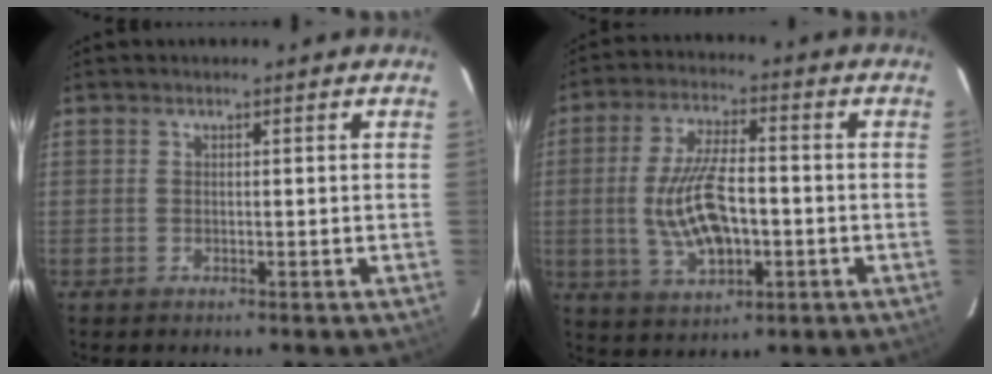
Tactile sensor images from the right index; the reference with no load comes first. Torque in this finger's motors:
{"motor_torque": [1.33, -0.81, 0.78, 0.19]}